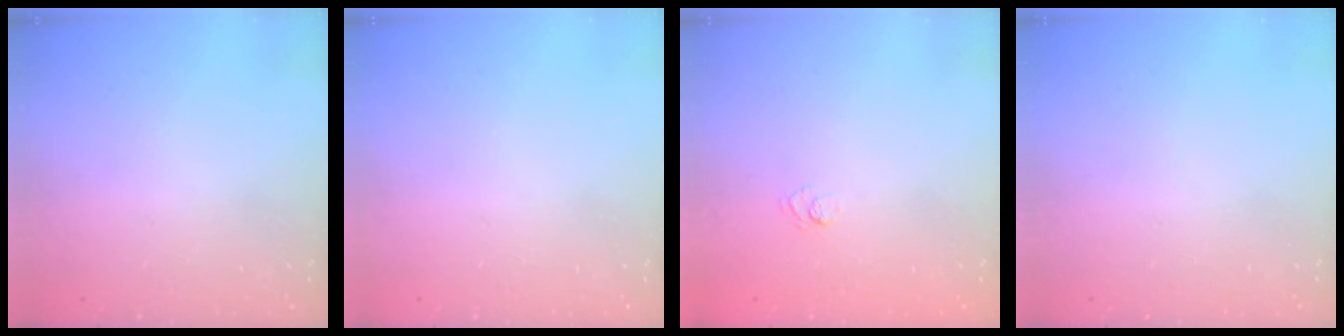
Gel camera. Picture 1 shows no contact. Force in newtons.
{"total": 0.0}
{"total": 4.5, "press": 4.3, "slide": 1.2}
{"total": 0.0}